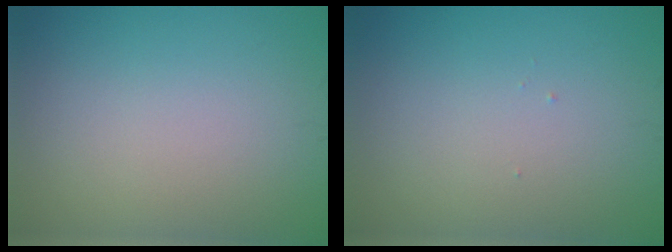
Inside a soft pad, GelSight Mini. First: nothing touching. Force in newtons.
{"total": 0.0}